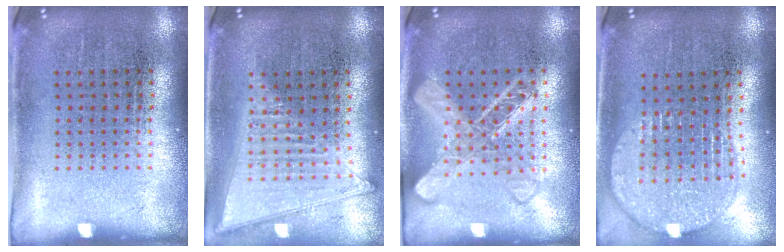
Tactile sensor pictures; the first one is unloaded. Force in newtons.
{"total": 1.4, "press": 1.3, "slide": 0.5}
{"total": 2.0, "press": 2.0, "slide": 0.2}
{"total": 1.9, "press": 1.6, "slide": 1.0}